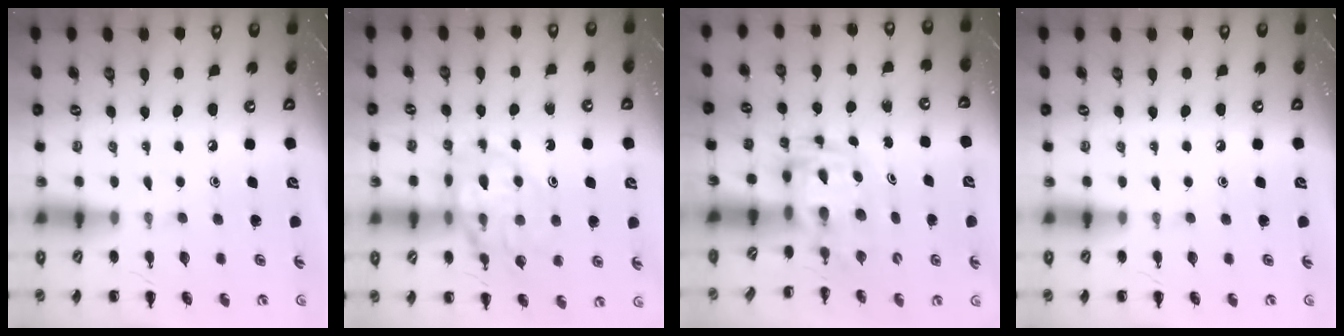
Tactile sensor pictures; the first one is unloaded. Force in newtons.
{"total": 13.8, "press": 13.6, "slide": 2.2}
{"total": 2.8, "press": 2.8, "slide": 0.6}
{"total": 0.0}